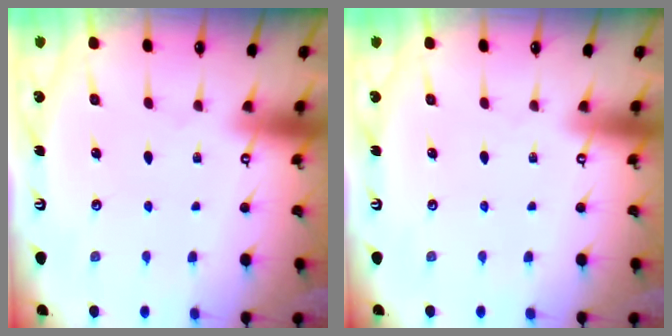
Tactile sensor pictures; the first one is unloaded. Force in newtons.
{"total": 0.0}